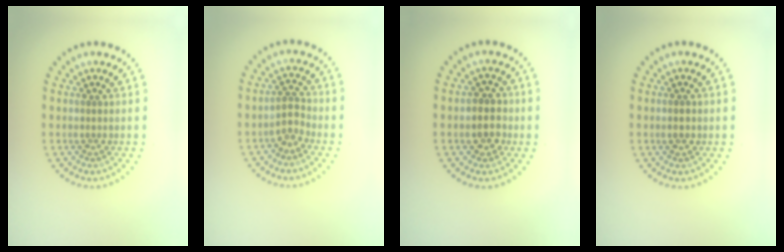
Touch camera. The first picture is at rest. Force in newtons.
{"total": 1.8, "press": 1.5, "slide": 1.0}
{"total": 2.6, "press": 2.6, "slide": 0.7}
{"total": 1.4, "press": 1.4, "slide": 0.2}